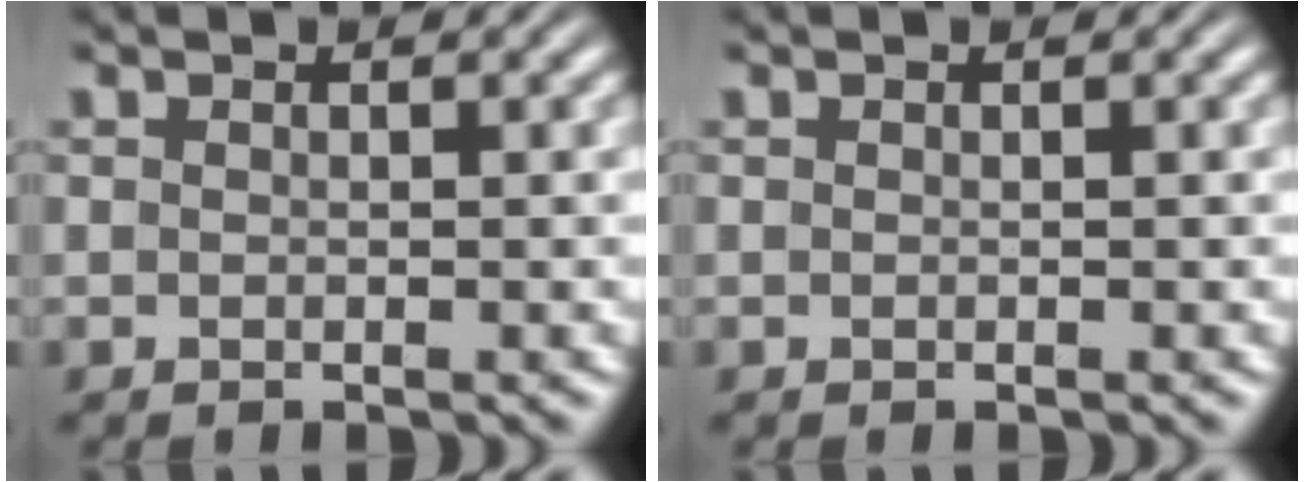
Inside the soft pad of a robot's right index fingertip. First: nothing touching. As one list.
[{"total": 0.0}]